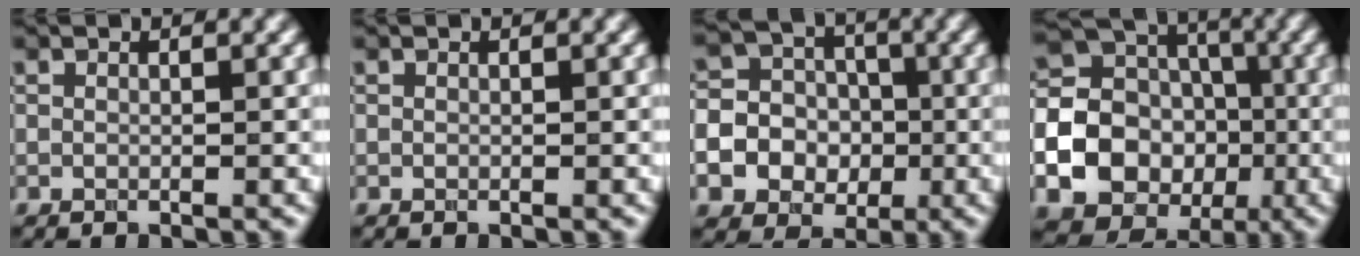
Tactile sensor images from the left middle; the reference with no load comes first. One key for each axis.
{"total": 0.0}
{"total": 15.1, "fx": -4.5, "fy": 14.0, "fz": 3.3, "tx": -0.113, "ty": -0.034, "tz": -0.096}
{"total": 24.9, "fx": -6.5, "fy": 23.1, "fz": 6.5, "tx": -0.162, "ty": -0.037, "tz": -0.153}